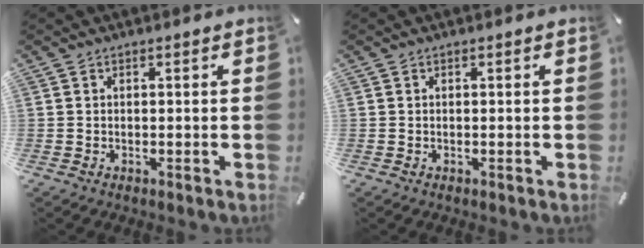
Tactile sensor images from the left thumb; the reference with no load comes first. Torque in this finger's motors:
{"motor_torque": [-0.01, 0.00, 0.01, 0.02, 0.00]}